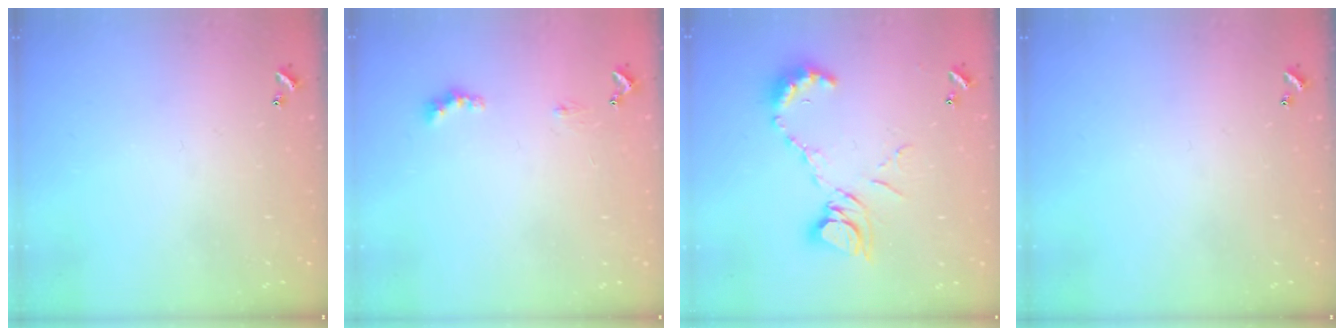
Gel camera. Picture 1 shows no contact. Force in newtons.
{"total": 2.0, "press": 1.9, "slide": 0.4}
{"total": 11.6, "press": 11.6, "slide": 1.1}
{"total": 0.0}